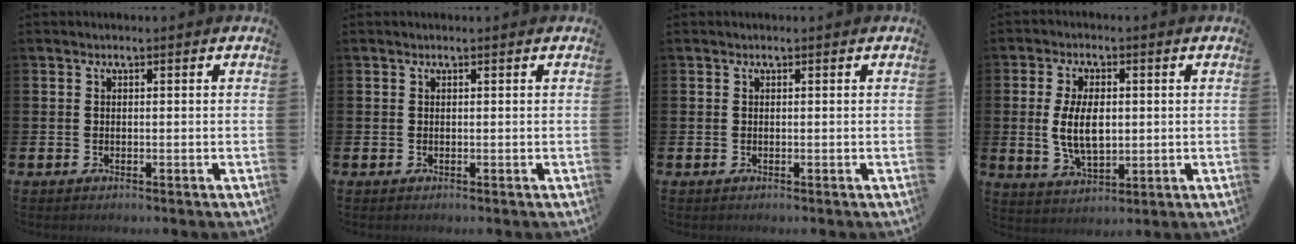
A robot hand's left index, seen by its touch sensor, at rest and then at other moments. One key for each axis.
{"total": 0.0}
{"total": 0.0}
{"total": 6.7, "fx": 0.7, "fy": 3.6, "fz": 5.7, "tx": -0.100, "ty": 0.004, "tz": 0.007}